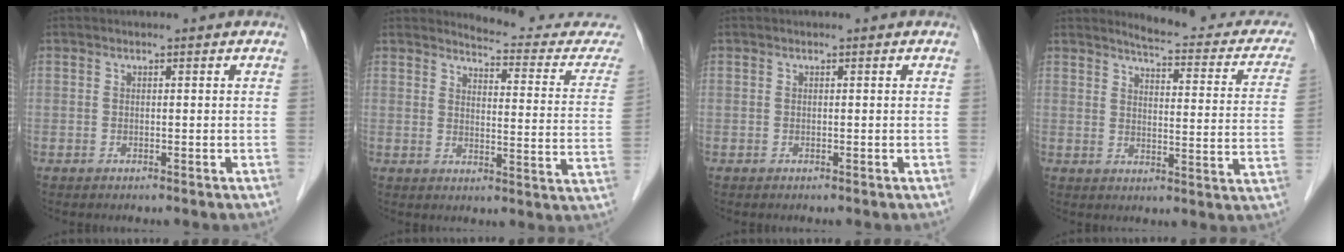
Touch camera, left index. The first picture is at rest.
{"total": 13.3, "force": [13.2, 0.9, 1.9], "torque": [-0.010, -0.086, 0.135]}
{"total": 0.0}
{"total": 14.4, "force": [13.1, 2.8, 5.2], "torque": [-0.045, -0.034, 0.136]}